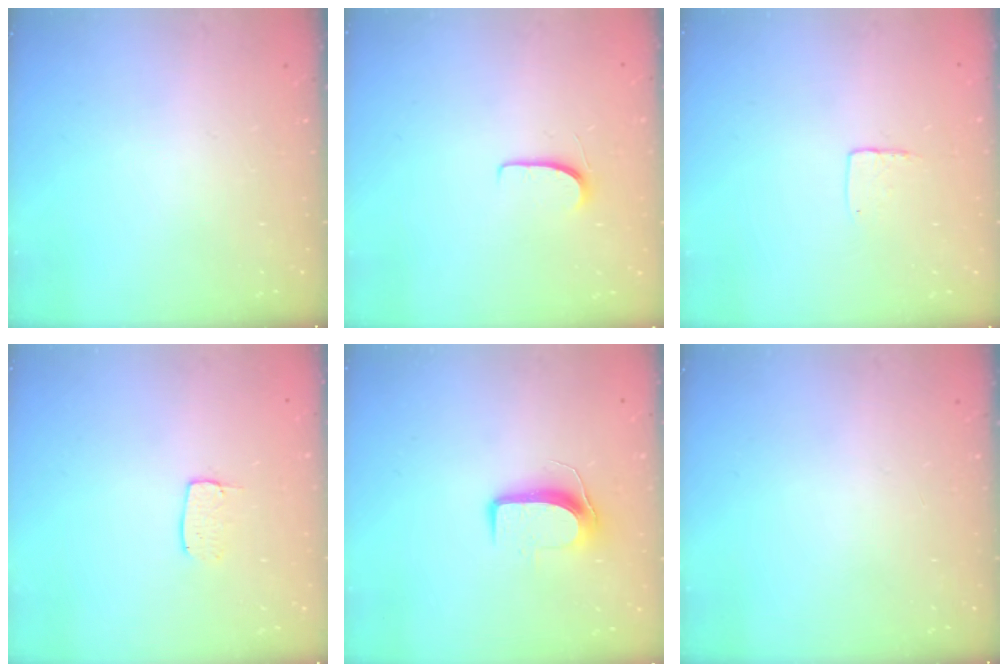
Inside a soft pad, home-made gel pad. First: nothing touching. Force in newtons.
{"total": 5.4, "press": 5.3, "slide": 0.5}
{"total": 3.7, "press": 3.7, "slide": 0.3}
{"total": 4.4, "press": 4.4, "slide": 0.3}
{"total": 8.9, "press": 8.9, "slide": 0.7}
{"total": 0.0}